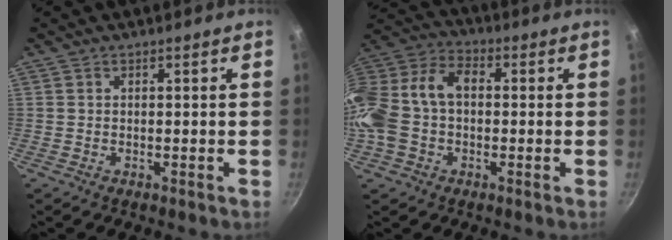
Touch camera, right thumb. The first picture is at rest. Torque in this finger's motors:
{"motor_torque": [1.00, 1.24, 0.68, -0.57, 0.21]}